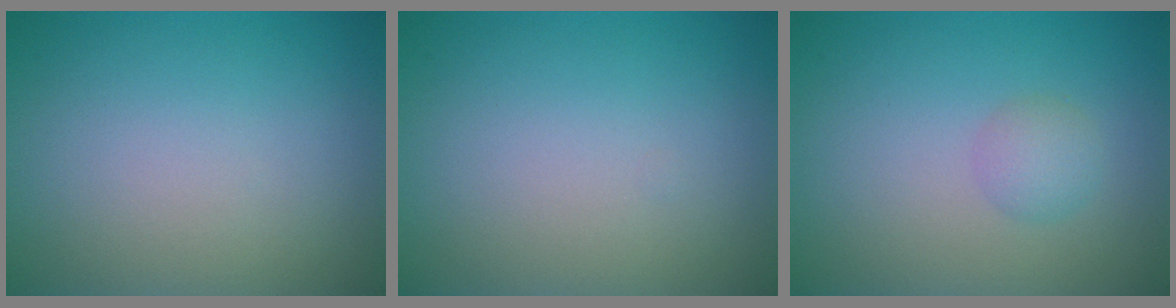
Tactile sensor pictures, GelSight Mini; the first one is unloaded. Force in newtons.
{"total": 0.0}
{"total": 1.6, "press": 1.6, "slide": 0.1}